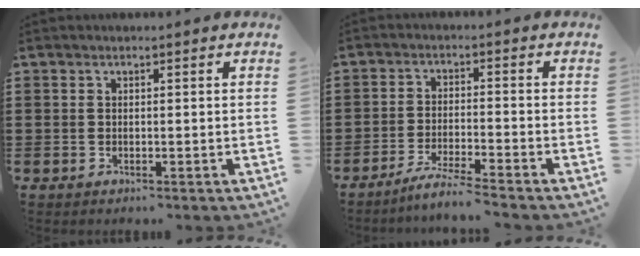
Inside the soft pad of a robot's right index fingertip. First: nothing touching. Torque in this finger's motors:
{"motor_torque": [0.18, 0.82, -1.05, -0.10]}